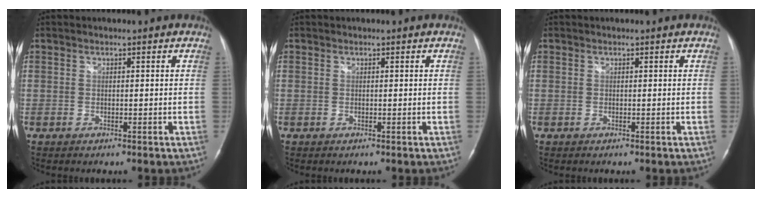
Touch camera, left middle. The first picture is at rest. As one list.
[{"total": 0.0}, {"total": 0.0}]